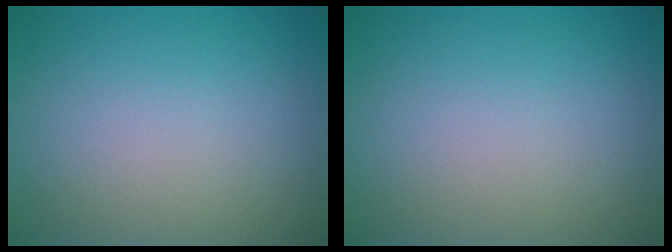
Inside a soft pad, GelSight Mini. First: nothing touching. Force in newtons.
{"total": 0.0}